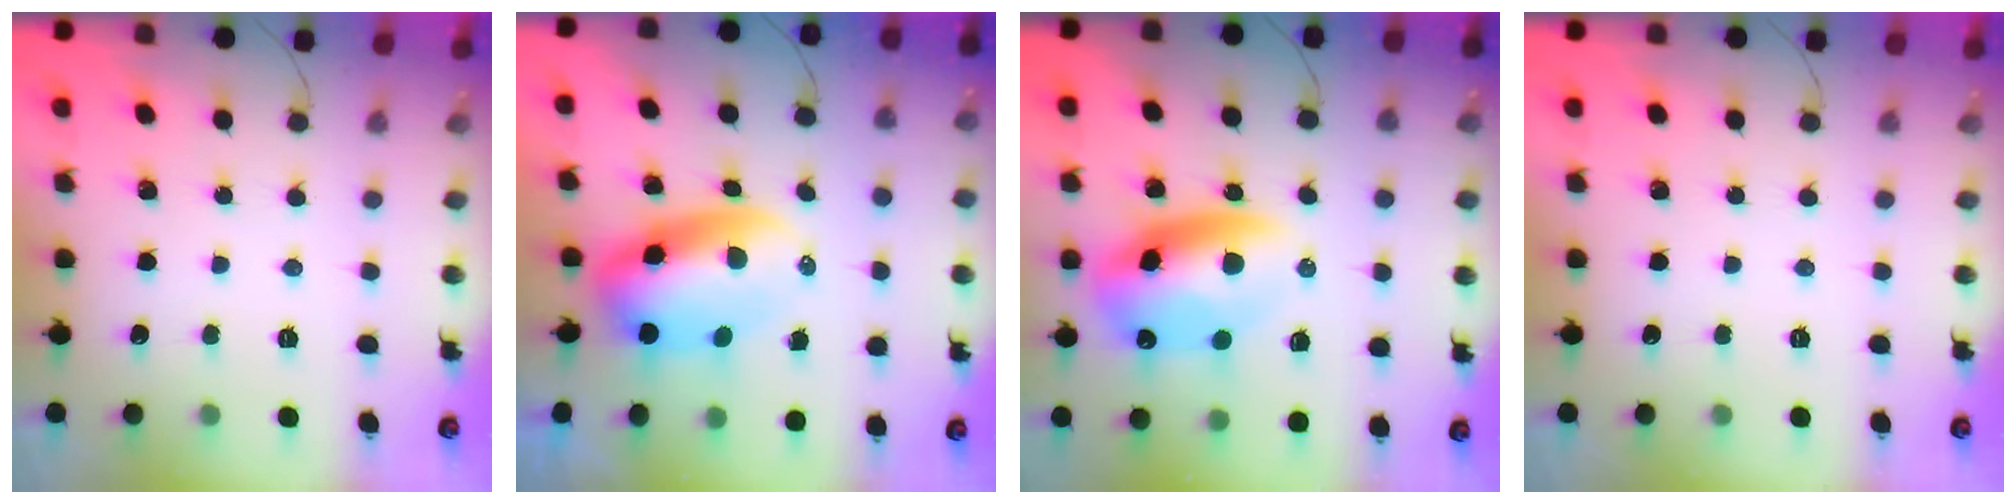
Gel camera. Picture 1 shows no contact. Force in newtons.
{"total": 8.9, "press": 8.6, "slide": 2.2}
{"total": 13.4, "press": 13.1, "slide": 2.9}
{"total": 0.0}